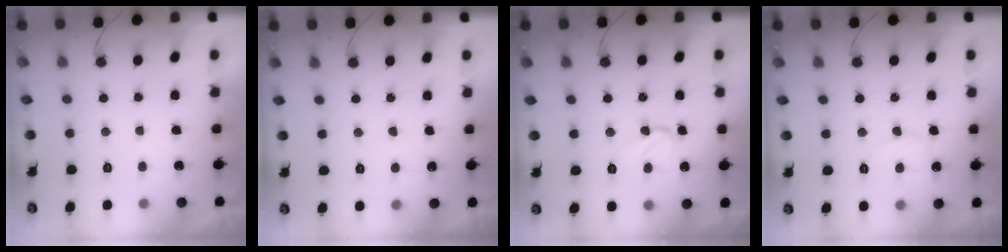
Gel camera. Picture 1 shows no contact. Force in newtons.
{"total": 2.9, "press": 2.9, "slide": 0.2}
{"total": 8.0, "press": 7.9, "slide": 1.0}
{"total": 5.6, "press": 5.5, "slide": 0.8}